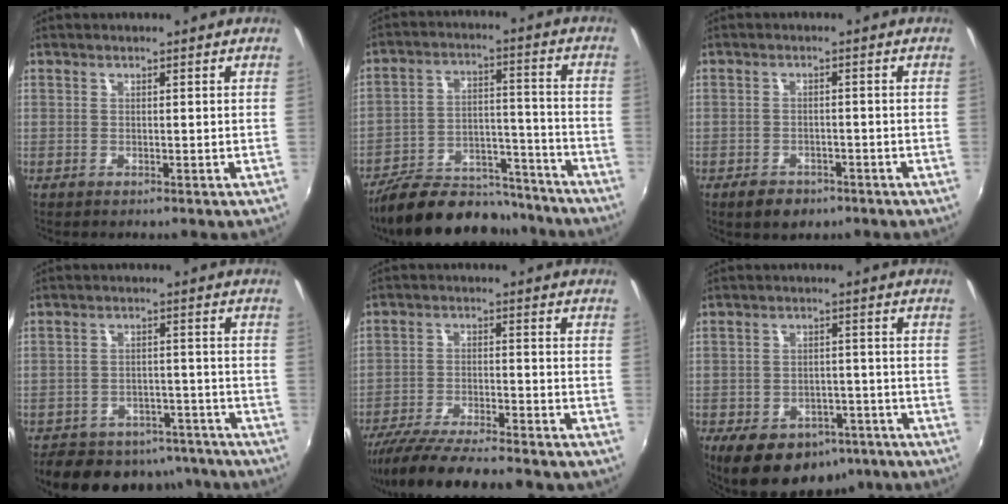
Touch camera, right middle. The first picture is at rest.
{"total": 20.0, "force": [-17.2, 7.1, 7.5], "torque": [-0.148, 0.018, -0.245]}
{"total": 4.7, "force": [-3.2, 2.9, 1.9], "torque": [-0.053, -0.007, -0.045]}
{"total": 16.8, "force": [-13.9, 7.5, 5.8], "torque": [-0.124, 0.016, -0.173]}
{"total": 16.4, "force": [-14.3, 2.1, 7.8], "torque": [-0.159, -0.038, -0.230]}
{"total": 15.5, "force": [-9.7, 9.6, 7.4], "torque": [-0.159, 0.004, -0.120]}